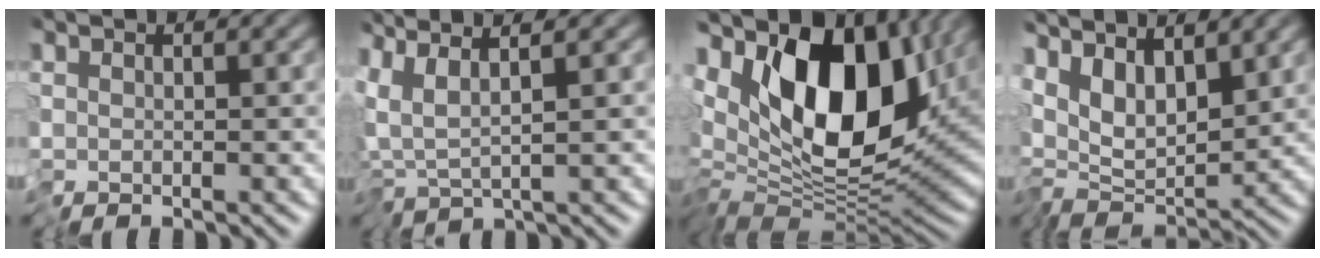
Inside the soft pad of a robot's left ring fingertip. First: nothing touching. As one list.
[{"total": 3.7, "force": [0.5, 0.9, 3.6], "torque": [-0.072, 0.006, 0.000]}, {"total": 13.7, "force": [1.9, 7.7, 11.1], "torque": [-0.175, -0.002, 0.015]}, {"total": 5.6, "force": [1.7, 2.8, 4.6], "torque": [-0.088, -0.007, 0.023]}]